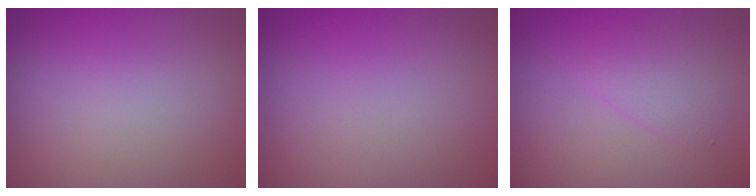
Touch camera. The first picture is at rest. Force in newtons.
{"total": 0.0}
{"total": 2.0, "press": 2.0, "slide": 0.1}